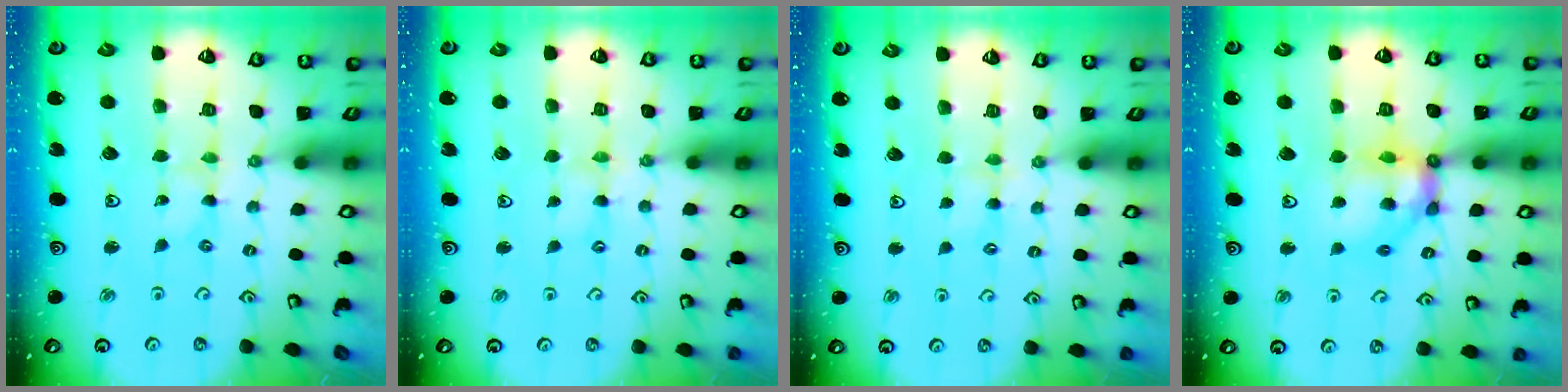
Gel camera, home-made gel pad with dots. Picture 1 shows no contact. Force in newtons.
{"total": 2.7, "press": 2.7, "slide": 0.4}
{"total": 2.8, "press": 2.8, "slide": 0.3}
{"total": 13.9, "press": 13.8, "slide": 1.7}